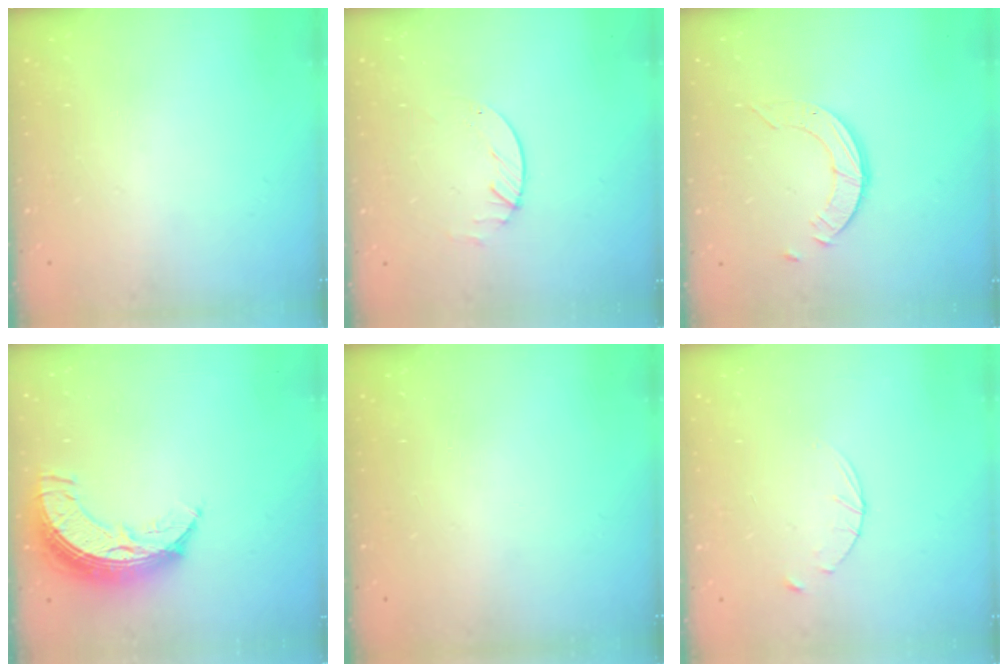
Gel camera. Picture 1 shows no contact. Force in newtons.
{"total": 1.7, "press": 1.7, "slide": 0.2}
{"total": 3.5, "press": 3.5, "slide": 0.2}
{"total": 10.9, "press": 10.9, "slide": 0.9}
{"total": 0.0}
{"total": 3.6, "press": 3.5, "slide": 0.4}